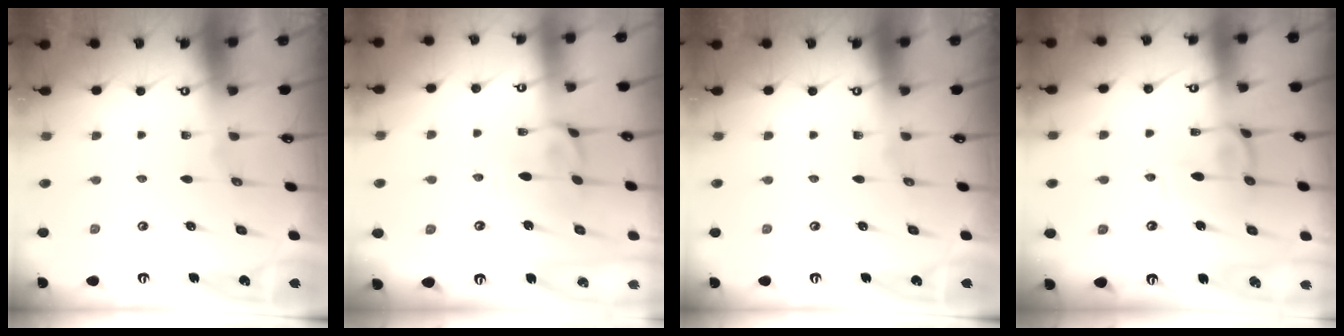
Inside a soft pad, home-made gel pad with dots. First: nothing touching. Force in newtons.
{"total": 0.9, "press": 0.3, "slide": 0.8}
{"total": 0.0}
{"total": 2.8, "press": 2.7, "slide": 0.7}